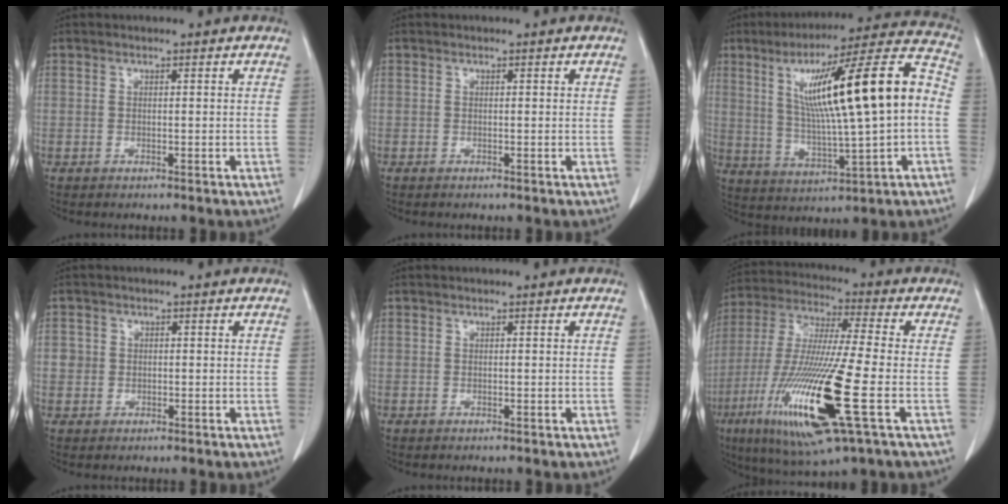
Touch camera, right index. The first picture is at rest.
{"total": 0.0}
{"total": 20.4, "force": [2.0, 1.7, 20.2], "torque": [-0.321, 0.030, 0.033]}
{"total": 2.0, "force": [0.1, 1.9, 0.3], "torque": [0.006, 0.008, 0.005]}
{"total": 0.0}
{"total": 20.2, "force": [-6.7, 1.3, 19.1], "torque": [-0.410, -0.039, -0.123]}